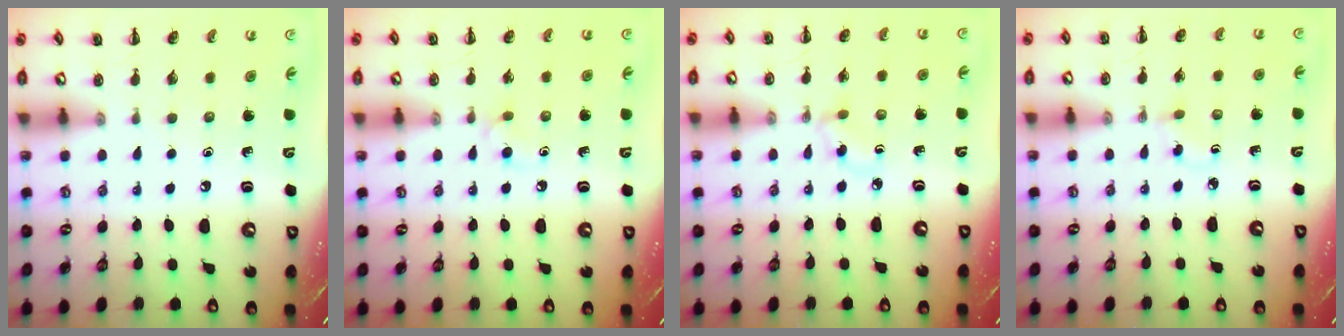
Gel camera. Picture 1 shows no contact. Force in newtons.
{"total": 4.5, "press": 4.2, "slide": 1.7}
{"total": 2.9, "press": 2.6, "slide": 1.2}
{"total": 1.2, "press": 1.0, "slide": 0.8}